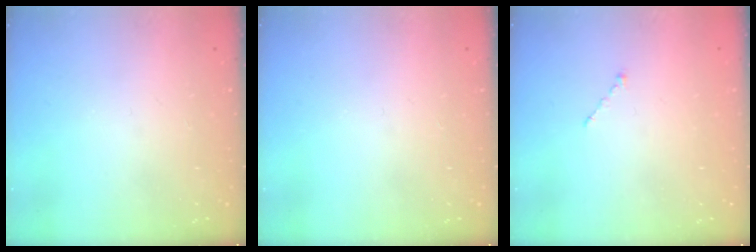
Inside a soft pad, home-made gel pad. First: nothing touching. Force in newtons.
{"total": 0.0}
{"total": 1.0, "press": 0.9, "slide": 0.3}